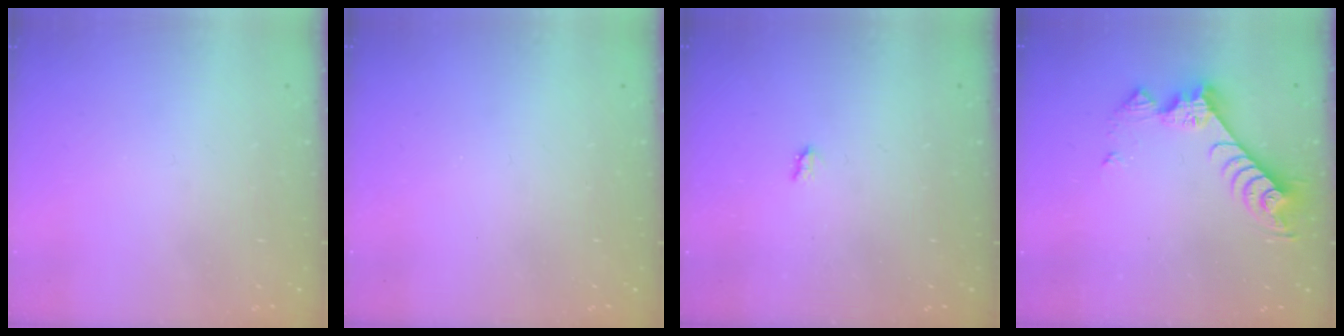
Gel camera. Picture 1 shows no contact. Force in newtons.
{"total": 0.0}
{"total": 1.7, "press": 1.6, "slide": 0.3}
{"total": 10.0, "press": 9.9, "slide": 0.5}